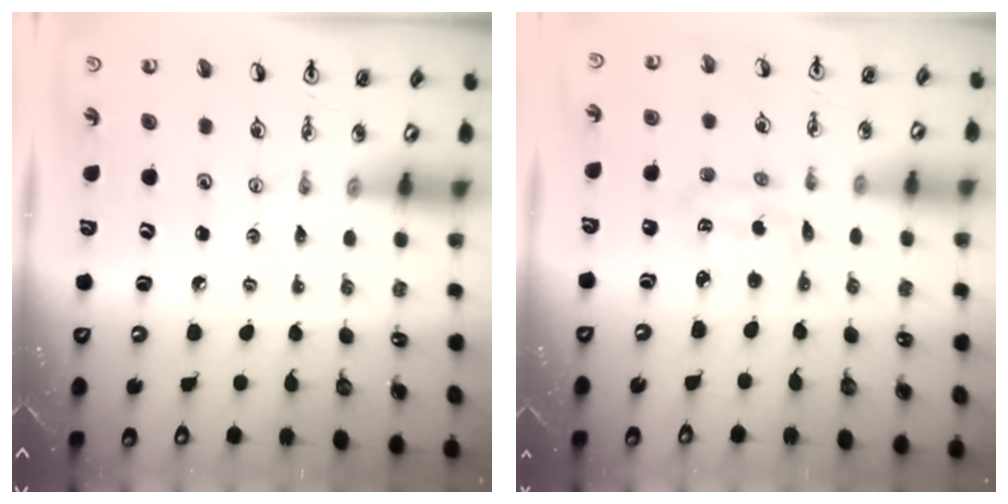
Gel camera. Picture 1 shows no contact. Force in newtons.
{"total": 3.1, "press": 3.1, "slide": 0.5}